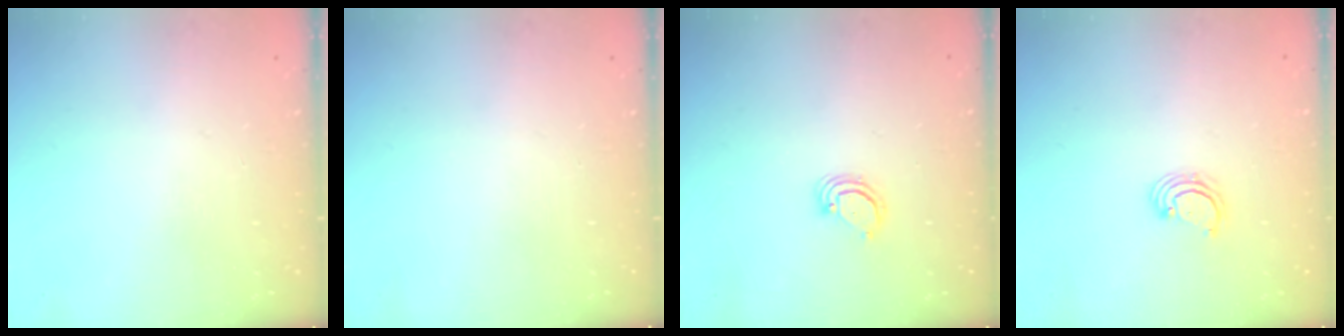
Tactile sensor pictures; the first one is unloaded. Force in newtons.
{"total": 0.0}
{"total": 2.8, "press": 2.8, "slide": 0.3}
{"total": 2.3, "press": 2.3, "slide": 0.1}